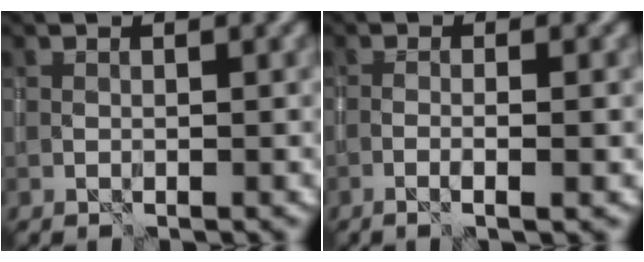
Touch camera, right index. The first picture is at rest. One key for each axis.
{"total": 2.2, "fx": -0.8, "fy": 0.2, "fz": 2.1, "tx": -0.032, "ty": 0.005, "tz": -0.021}